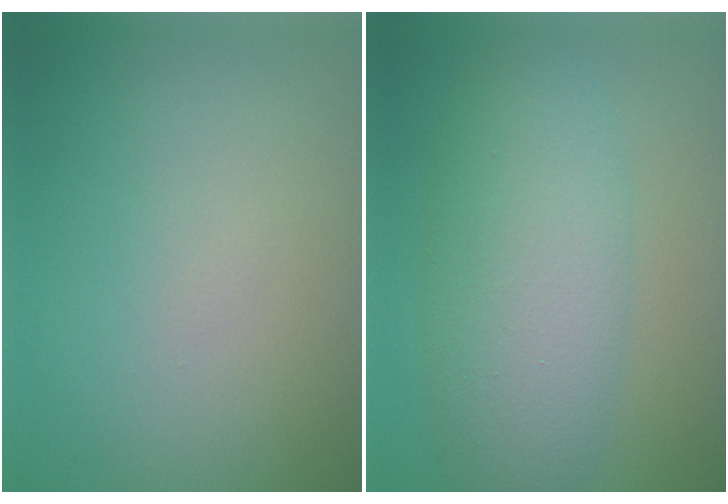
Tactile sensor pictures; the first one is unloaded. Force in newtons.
{"total": 7.1, "press": 7.1, "slide": 0.0}